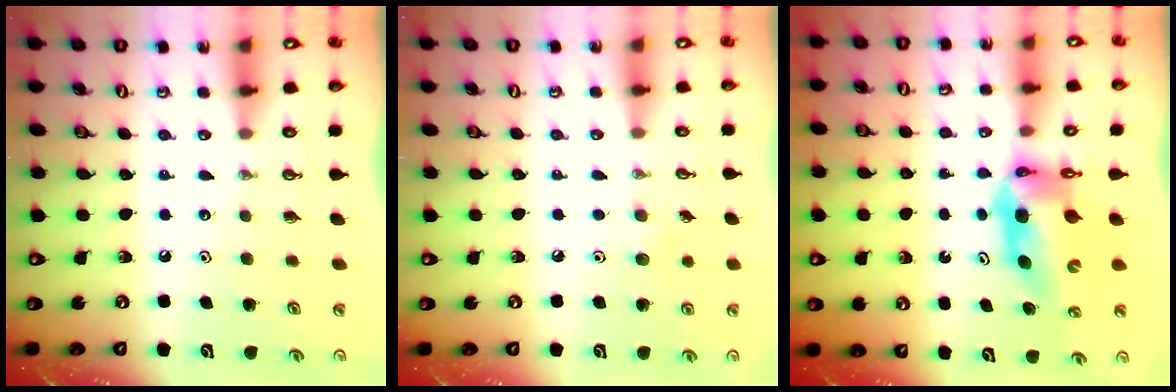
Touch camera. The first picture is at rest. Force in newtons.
{"total": 4.6, "press": 4.5, "slide": 0.9}
{"total": 7.5, "press": 7.5, "slide": 0.8}